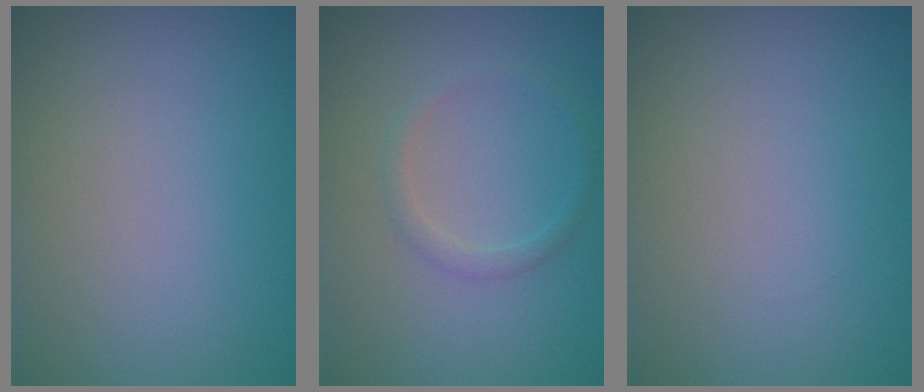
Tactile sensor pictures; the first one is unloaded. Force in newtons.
{"total": 1.3, "press": 1.3, "slide": 0.1}
{"total": 0.0}